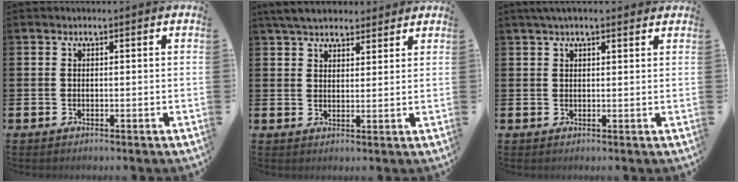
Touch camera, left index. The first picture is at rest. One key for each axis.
{"total": 5.2, "fx": 4.9, "fy": 1.6, "fz": 1.1, "tx": -0.027, "ty": -0.014, "tz": 0.089}
{"total": 2.7, "fx": 2.2, "fy": 0.7, "fz": 1.4, "tx": -0.024, "ty": 0.002, "tz": 0.037}